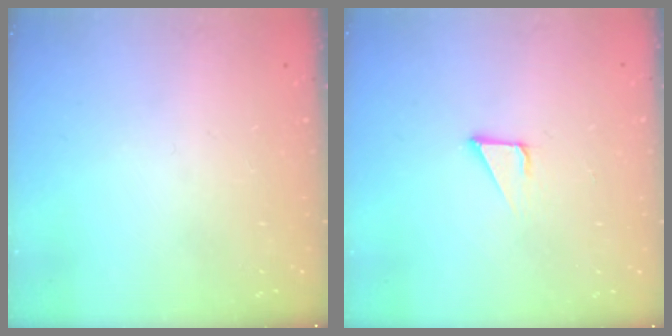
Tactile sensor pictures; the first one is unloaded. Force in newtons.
{"total": 3.2, "press": 3.2, "slide": 0.1}